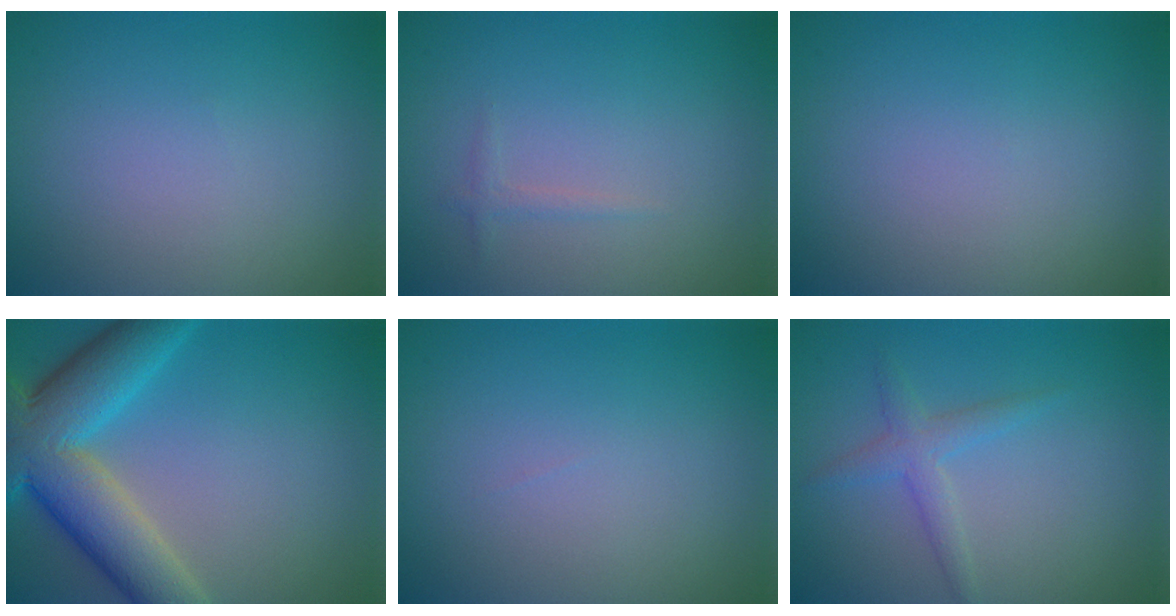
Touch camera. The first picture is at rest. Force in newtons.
{"total": 0.7, "press": 0.7, "slide": 0.1}
{"total": 0.0}
{"total": 9.8, "press": 9.8, "slide": 0.6}
{"total": 0.0}
{"total": 1.9, "press": 1.9, "slide": 0.1}